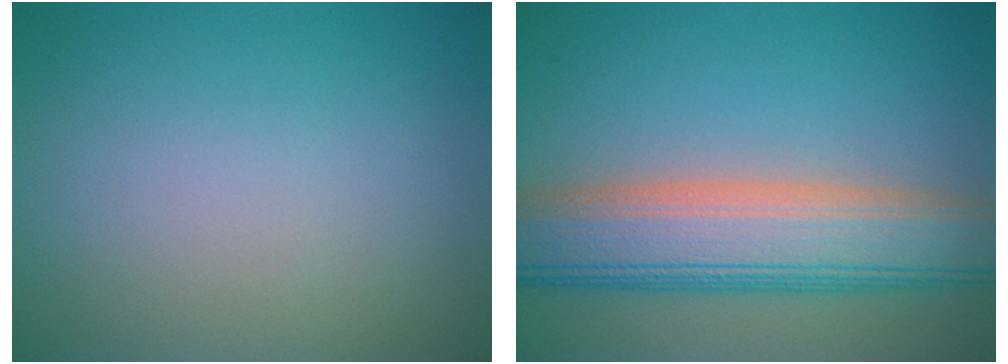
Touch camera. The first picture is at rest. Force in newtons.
{"total": 9.2, "press": 9.2, "slide": 0.5}